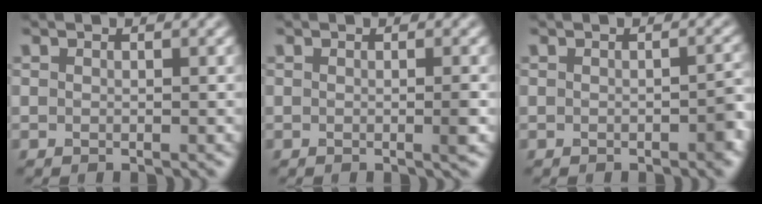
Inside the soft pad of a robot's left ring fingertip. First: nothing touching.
{"total": 1.2, "force": [-0.2, 0.1, 1.2], "torque": [-0.015, -0.003, -0.005]}
{"total": 1.5, "force": [-0.7, 0.5, 1.2], "torque": [-0.017, 0.002, -0.007]}